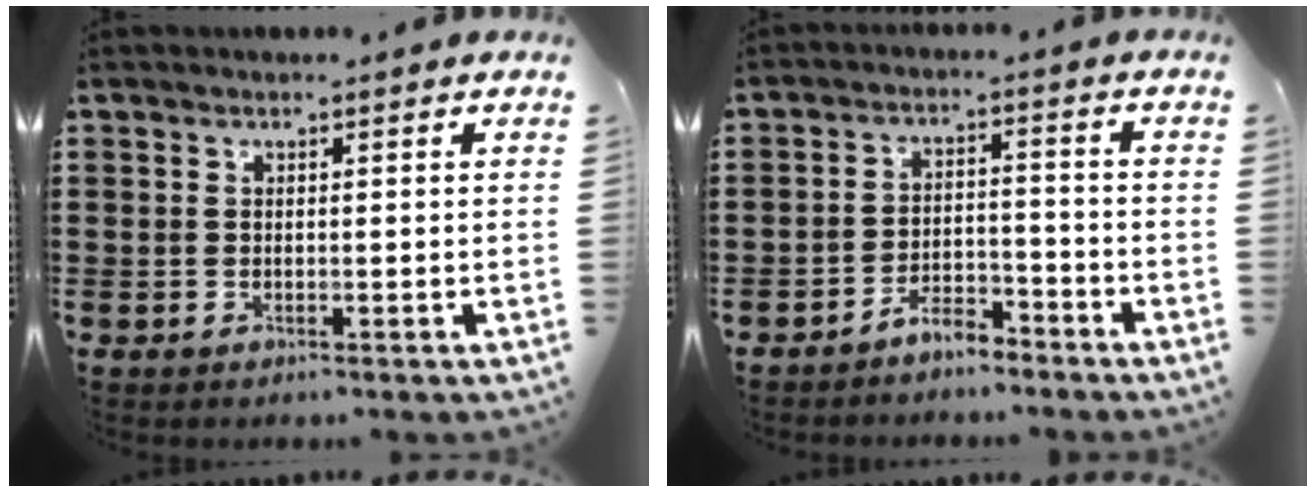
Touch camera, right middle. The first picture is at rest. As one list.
[{"total": 4.2, "force": [-4.0, 0.7, 0.7], "torque": [-0.015, 0.008, -0.082]}]